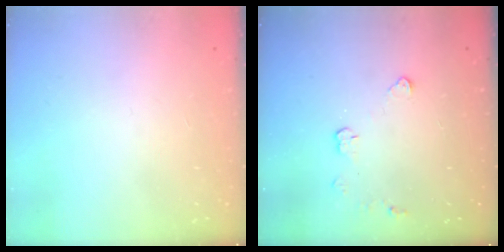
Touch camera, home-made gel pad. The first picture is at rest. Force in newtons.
{"total": 3.3, "press": 3.3, "slide": 0.4}